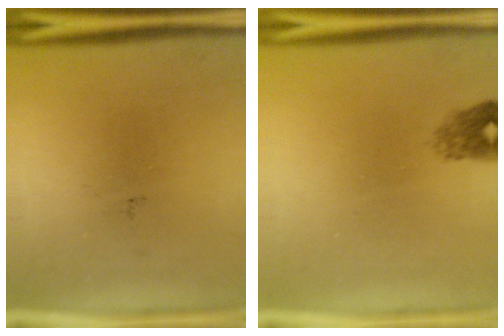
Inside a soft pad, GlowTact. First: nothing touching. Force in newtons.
{"total": 2.1}